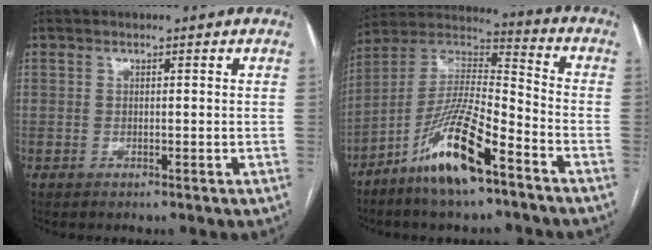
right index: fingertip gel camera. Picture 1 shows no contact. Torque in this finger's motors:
{"motor_torque": [1.61, -0.53, 0.50, 0.21]}